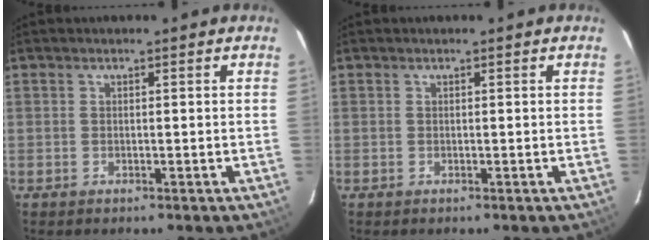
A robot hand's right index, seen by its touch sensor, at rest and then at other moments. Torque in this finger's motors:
{"motor_torque": [0.00, 0.00, 0.01, 0.00]}